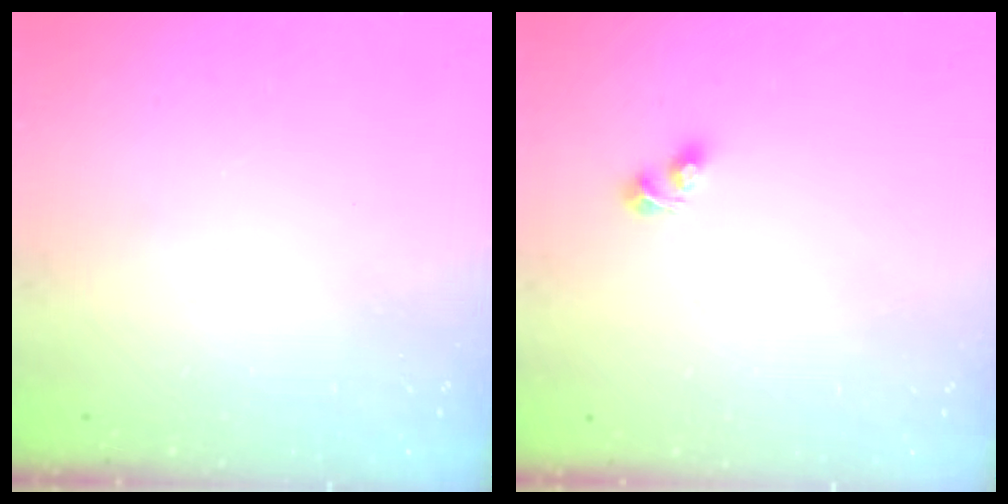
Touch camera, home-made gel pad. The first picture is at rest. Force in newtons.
{"total": 3.5, "press": 3.0, "slide": 1.8}